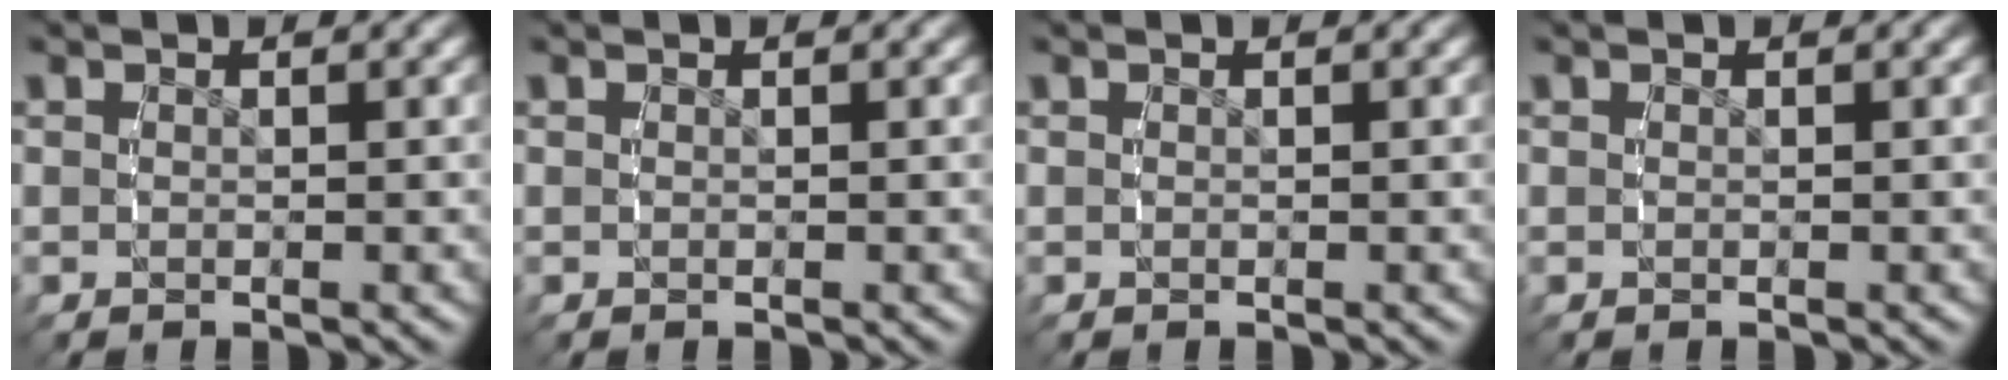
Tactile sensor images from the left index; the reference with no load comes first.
{"total": 0.0}
{"total": 0.0}
{"total": 0.0}